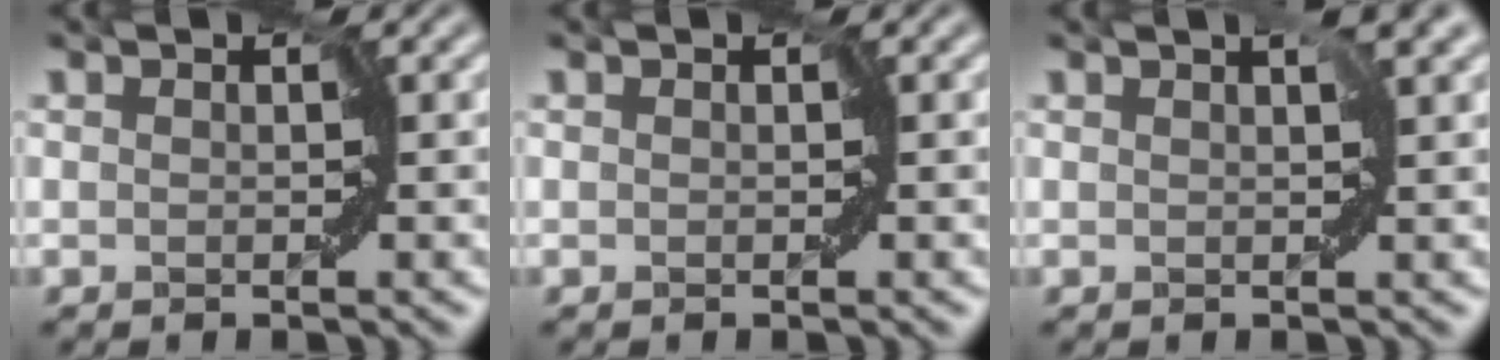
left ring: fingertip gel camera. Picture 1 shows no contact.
{"total": 0.0}
{"total": 2.0, "force": [1.0, 0.5, 1.7], "torque": [-0.028, 0.007, 0.018]}